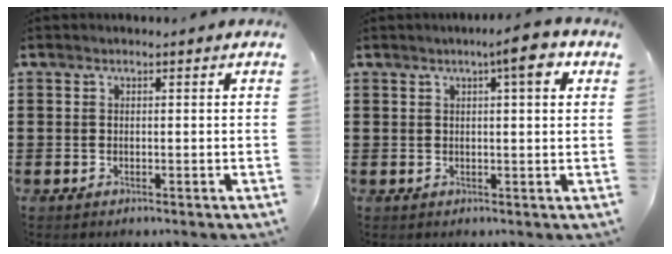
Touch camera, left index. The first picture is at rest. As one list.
[{"total": 5.7, "force": [2.8, 1.1, 4.9], "torque": [-0.070, -0.002, 0.038]}]